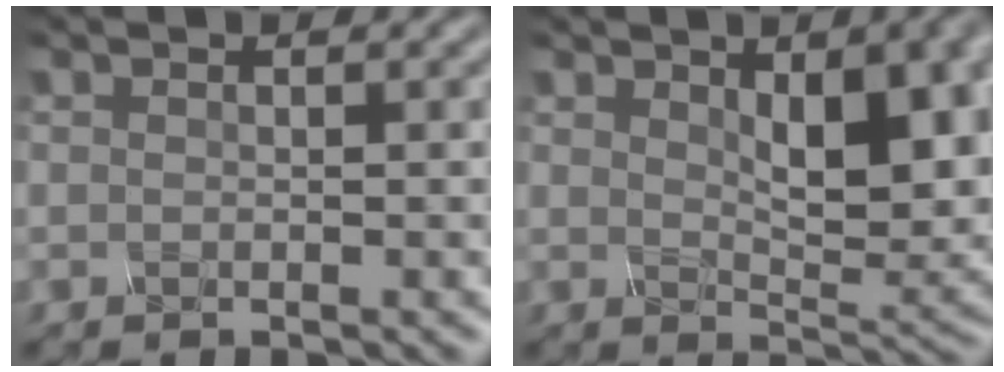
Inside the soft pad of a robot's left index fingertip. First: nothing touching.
{"total": 8.9, "force": [2.1, 3.9, 7.7], "torque": [-0.115, -0.004, 0.042]}